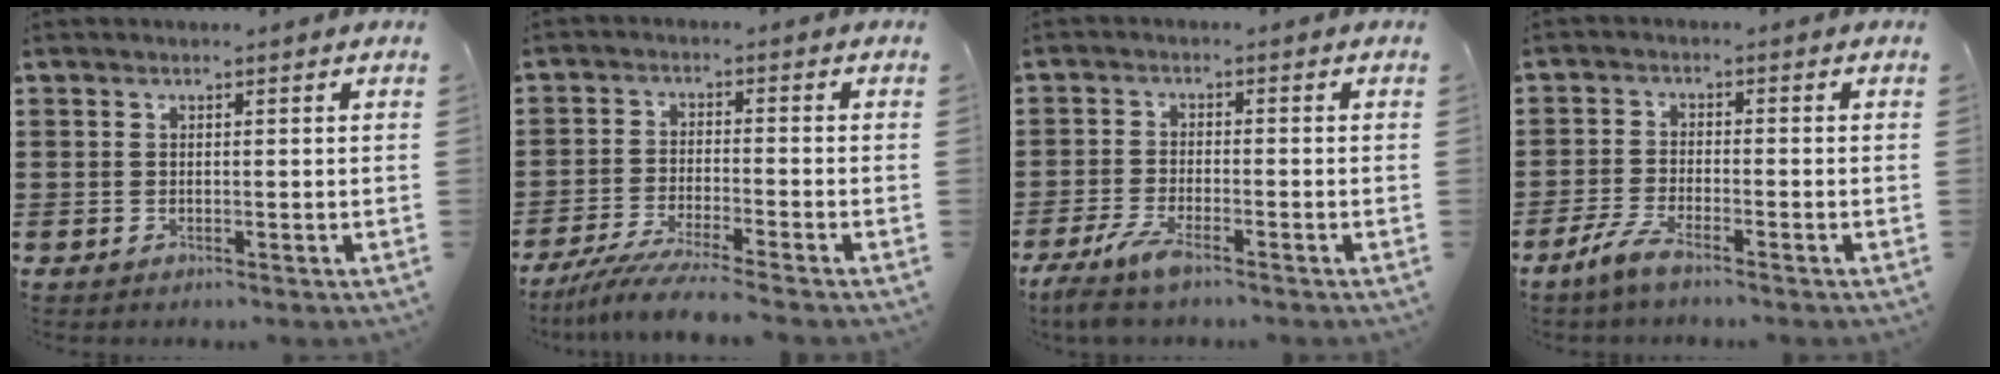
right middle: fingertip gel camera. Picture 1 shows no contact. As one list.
[{"total": 5.1, "force": [-4.6, -0.6, 2.1], "torque": [-0.055, -0.025, -0.092]}, {"total": 4.5, "force": [-3.4, 0.6, 2.9], "torque": [-0.075, -0.014, -0.069]}, {"total": 3.5, "force": [-2.6, 0.2, 2.3], "torque": [-0.068, -0.011, -0.056]}]